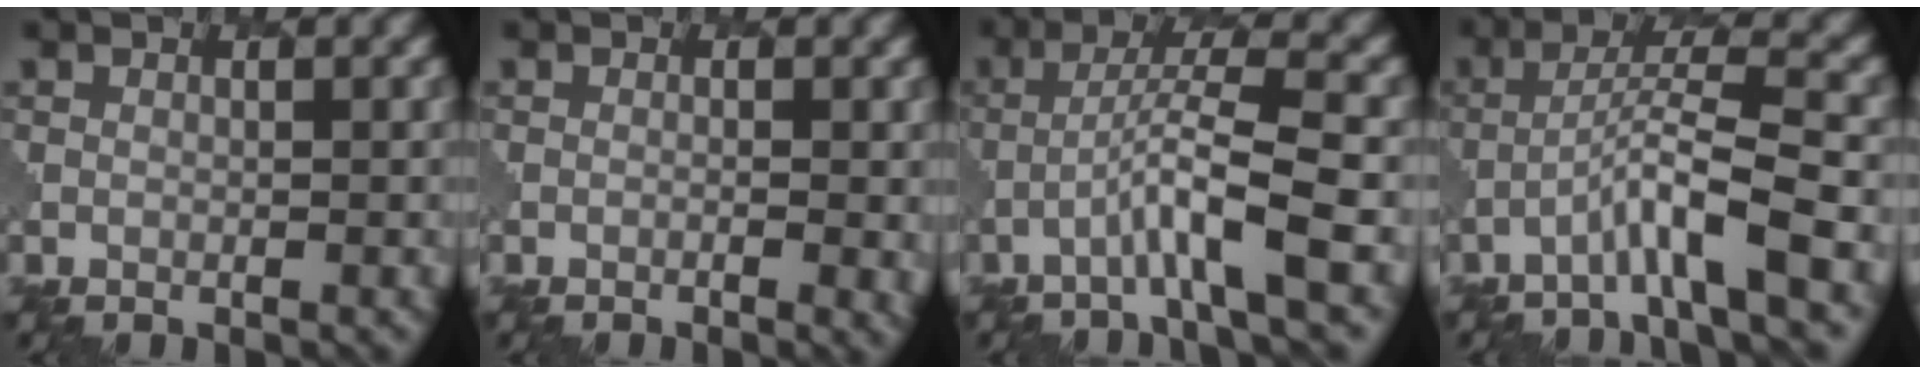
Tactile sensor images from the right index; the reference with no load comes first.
{"total": 1.5, "force": [-0.5, 0.2, 1.4], "torque": [-0.020, 0.000, -0.010]}
{"total": 4.9, "force": [-2.0, 0.1, 4.4], "torque": [-0.078, 0.017, -0.047]}
{"total": 4.8, "force": [-2.5, 0.0, 4.1], "torque": [-0.073, 0.017, -0.055]}